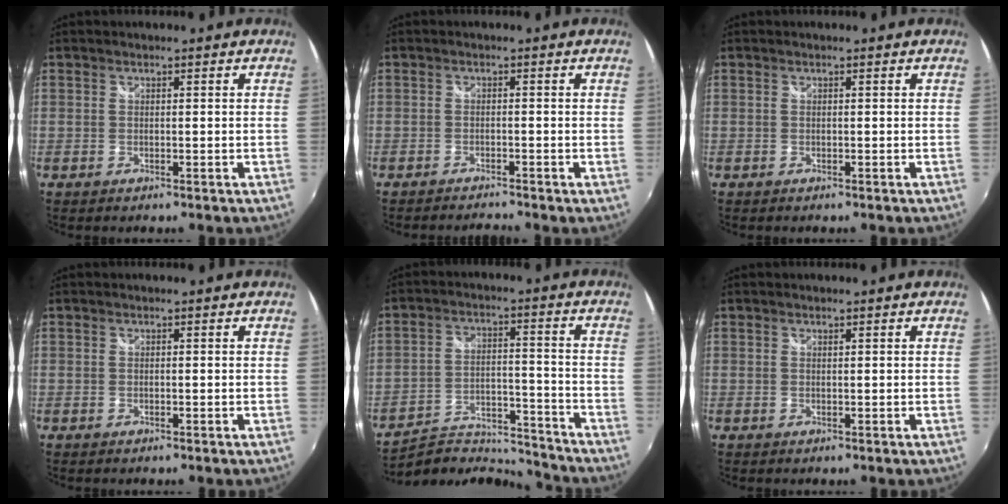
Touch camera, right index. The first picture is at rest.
{"total": 2.1, "force": [-2.1, -0.1, 0.2], "torque": [-0.013, -0.008, -0.041]}
{"total": 0.0}
{"total": 0.0}
{"total": 12.9, "force": [-12.1, 3.5, 2.5], "torque": [-0.058, 0.017, -0.181]}
{"total": 0.0}